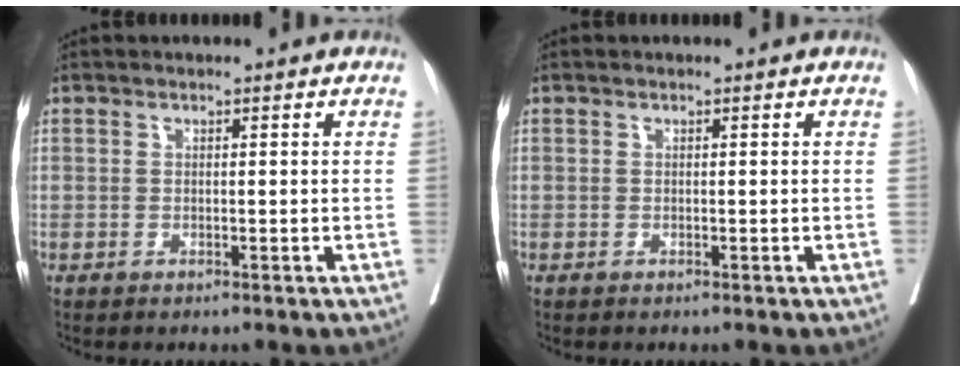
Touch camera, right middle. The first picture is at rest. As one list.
[{"total": 0.0}]